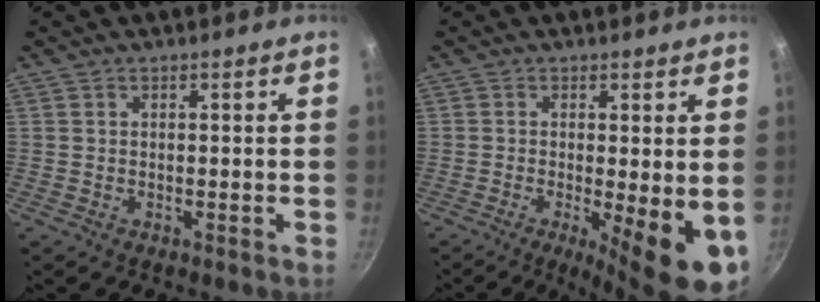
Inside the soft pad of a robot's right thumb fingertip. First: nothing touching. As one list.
[{"total": 10.7, "force": [-2.0, 2.7, 10.2], "torque": [-0.129, -0.011, -0.019]}]